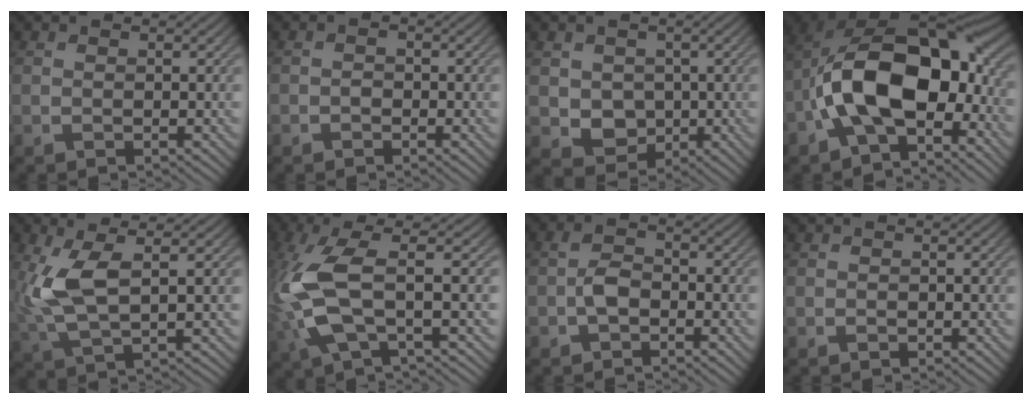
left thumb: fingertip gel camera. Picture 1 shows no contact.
{"total": 1.1, "force": [-0.6, 0.7, 0.4], "torque": [-0.007, 0.002, -0.013]}
{"total": 4.7, "force": [0.0, 4.2, 2.3], "torque": [-0.057, -0.012, -0.004]}
{"total": 16.2, "force": [-3.4, 9.0, 13.0], "torque": [-0.218, 0.009, -0.071]}
{"total": 8.0, "force": [1.7, 2.9, 7.3], "torque": [-0.174, 0.005, 0.031]}
{"total": 10.5, "force": [-0.2, 3.3, 10.0], "torque": [-0.236, 0.008, -0.013]}
{"total": 3.0, "force": [-1.2, 1.9, 2.0], "torque": [-0.038, 0.006, -0.027]}
{"total": 0.7, "force": [-0.4, 0.4, 0.4], "torque": [-0.005, -0.002, -0.006]}